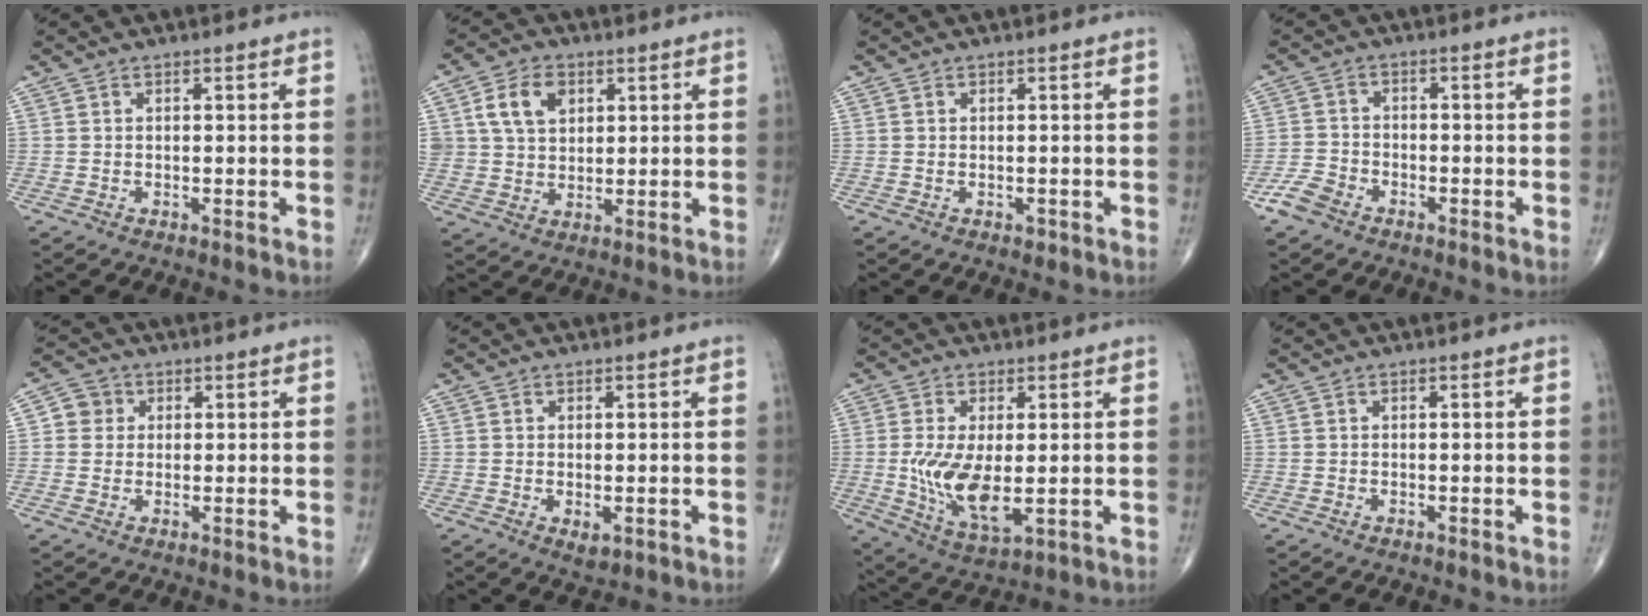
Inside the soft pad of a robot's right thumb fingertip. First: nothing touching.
{"total": 8.5, "force": [3.0, 6.1, 5.1], "torque": [-0.074, -0.006, 0.057]}
{"total": 0.6, "force": [-0.2, 0.4, 0.4], "torque": [-0.007, -0.001, -0.001]}
{"total": 4.6, "force": [-3.2, 2.8, 2.0], "torque": [-0.043, 0.012, -0.063]}
{"total": 3.8, "force": [0.7, 3.6, 0.9], "torque": [0.010, 0.003, 0.006]}
{"total": 1.6, "force": [-0.3, 0.8, 1.4], "torque": [-0.021, -0.005, -0.001]}
{"total": 10.9, "force": [-0.5, 4.9, 9.8], "torque": [-0.189, -0.026, 0.003]}
{"total": 0.0}